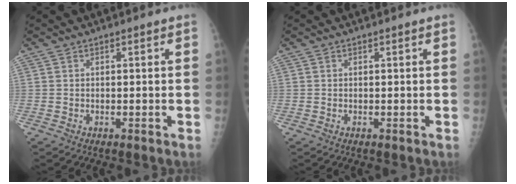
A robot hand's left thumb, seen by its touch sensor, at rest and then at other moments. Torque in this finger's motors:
{"motor_torque": [0.00, 0.00, -0.02, -0.02, 0.00]}